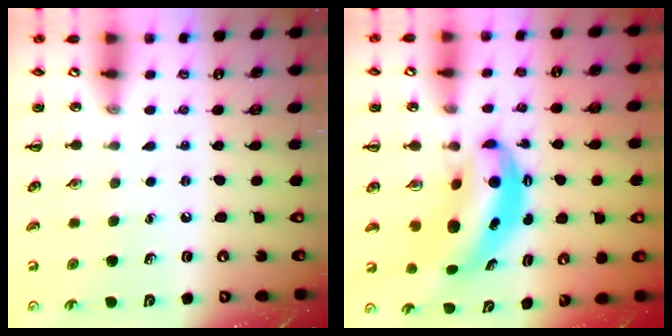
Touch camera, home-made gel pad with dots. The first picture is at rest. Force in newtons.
{"total": 8.3, "press": 8.0, "slide": 2.1}